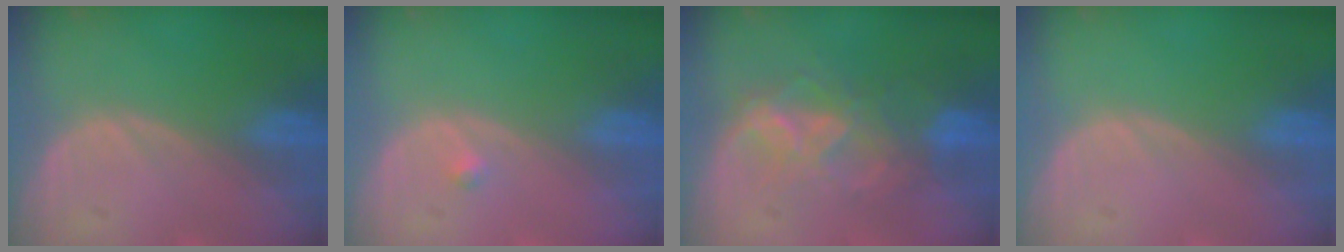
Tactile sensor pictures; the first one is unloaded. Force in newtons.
{"total": 0.7, "press": 0.7, "slide": 0.1}
{"total": 7.1, "press": 6.7, "slide": 2.4}
{"total": 0.0}